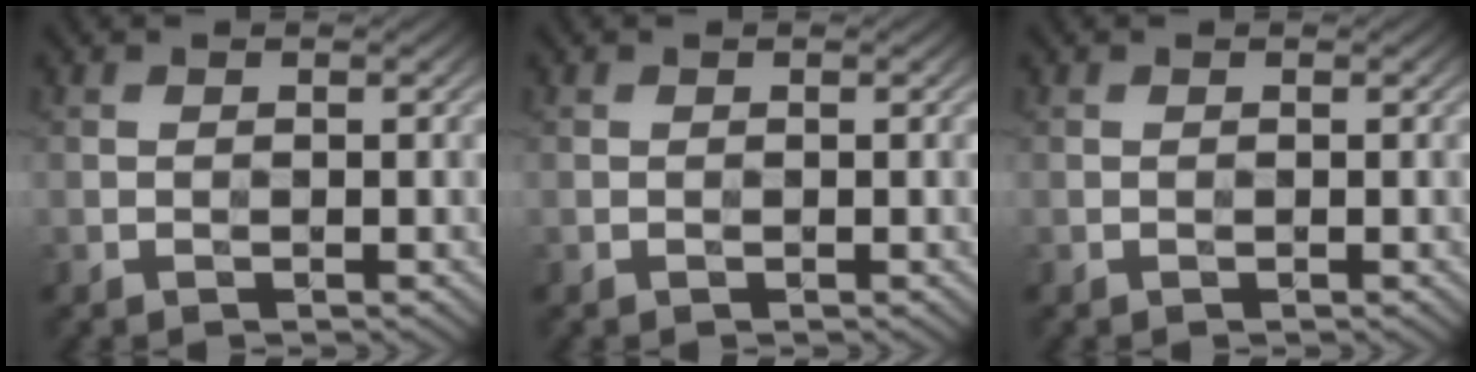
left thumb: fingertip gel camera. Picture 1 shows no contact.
{"total": 0.0}
{"total": 0.0}